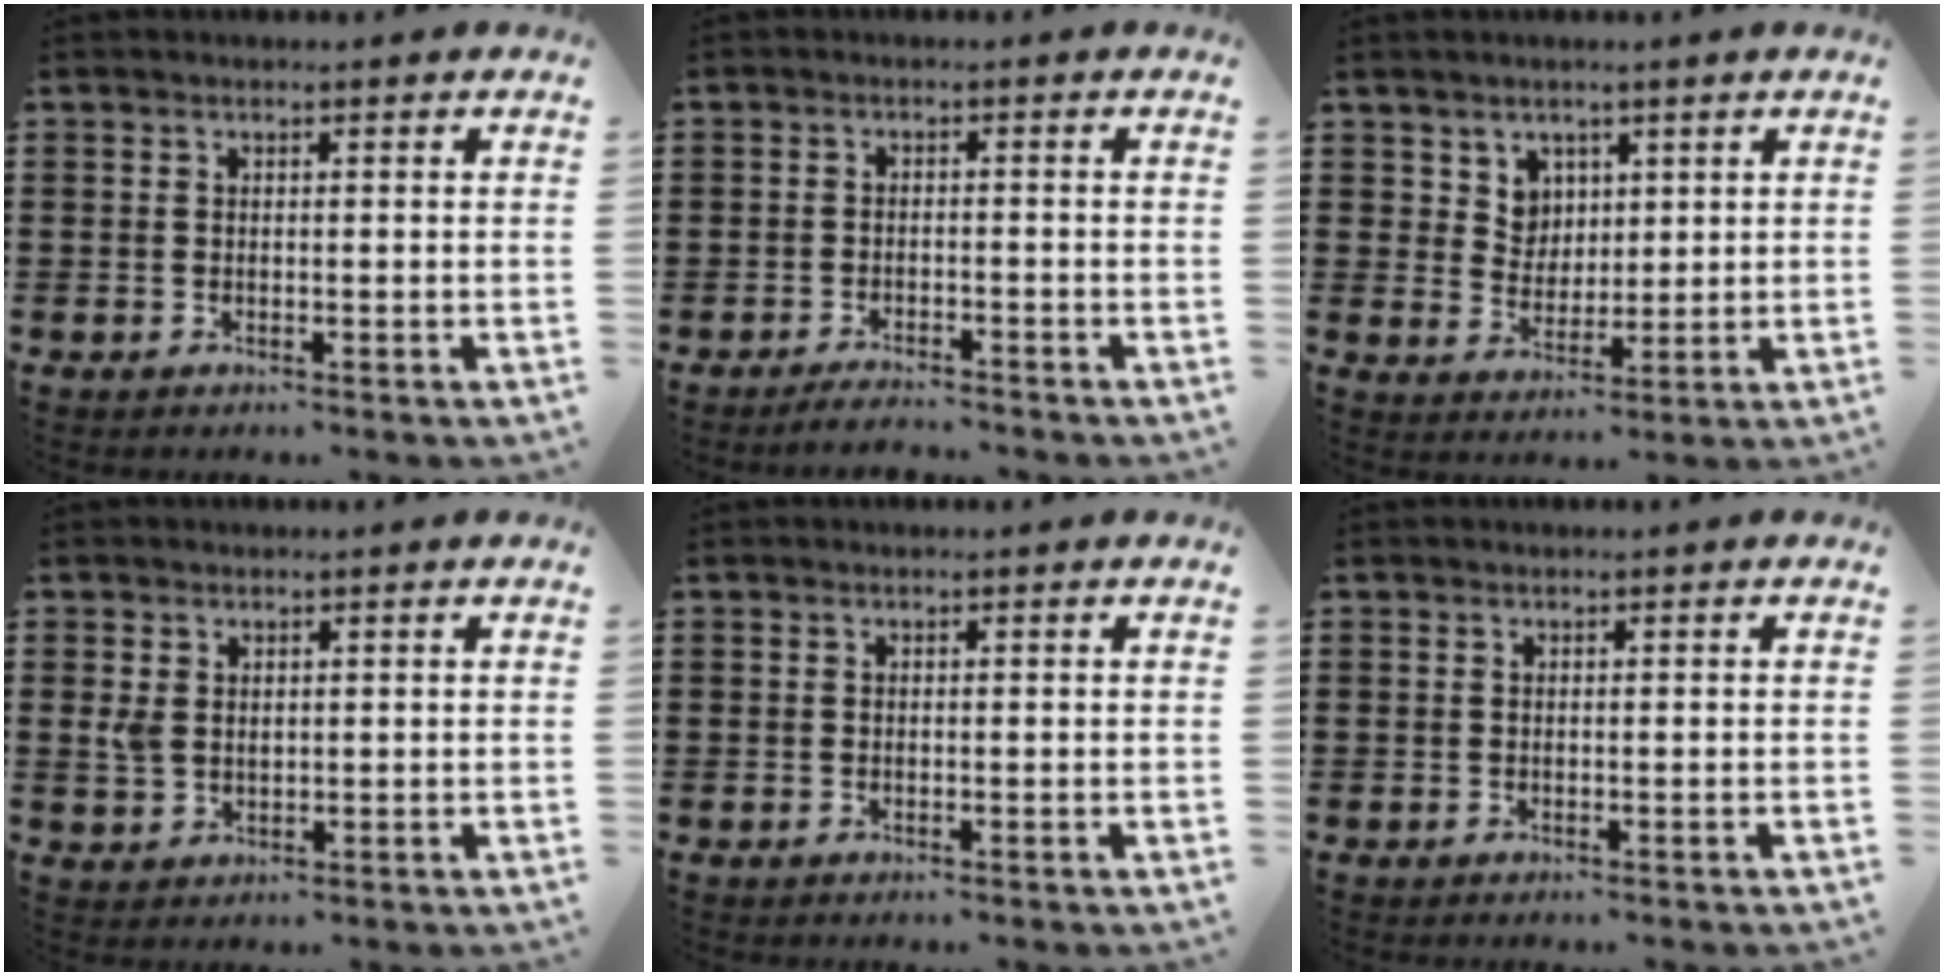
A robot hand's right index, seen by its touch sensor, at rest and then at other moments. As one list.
[{"total": 2.4, "force": [-2.4, 0.1, 0.0], "torque": [-0.005, 0.002, -0.048]}, {"total": 4.8, "force": [2.5, 4.0, 0.8], "torque": [-0.029, 0.007, 0.045]}, {"total": 2.4, "force": [0.8, 1.7, 1.5], "torque": [-0.033, 0.007, 0.015]}, {"total": 0.0}, {"total": 0.0}]